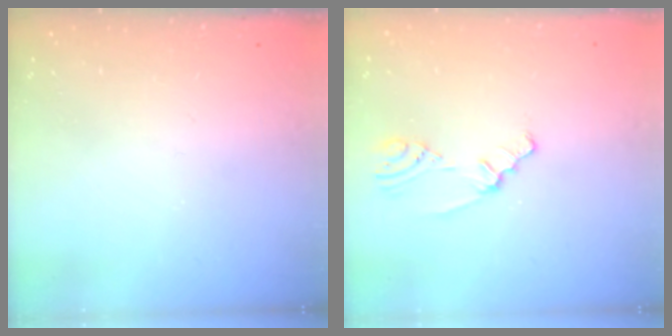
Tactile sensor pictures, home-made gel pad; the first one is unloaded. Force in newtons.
{"total": 2.0, "press": 1.5, "slide": 1.4}